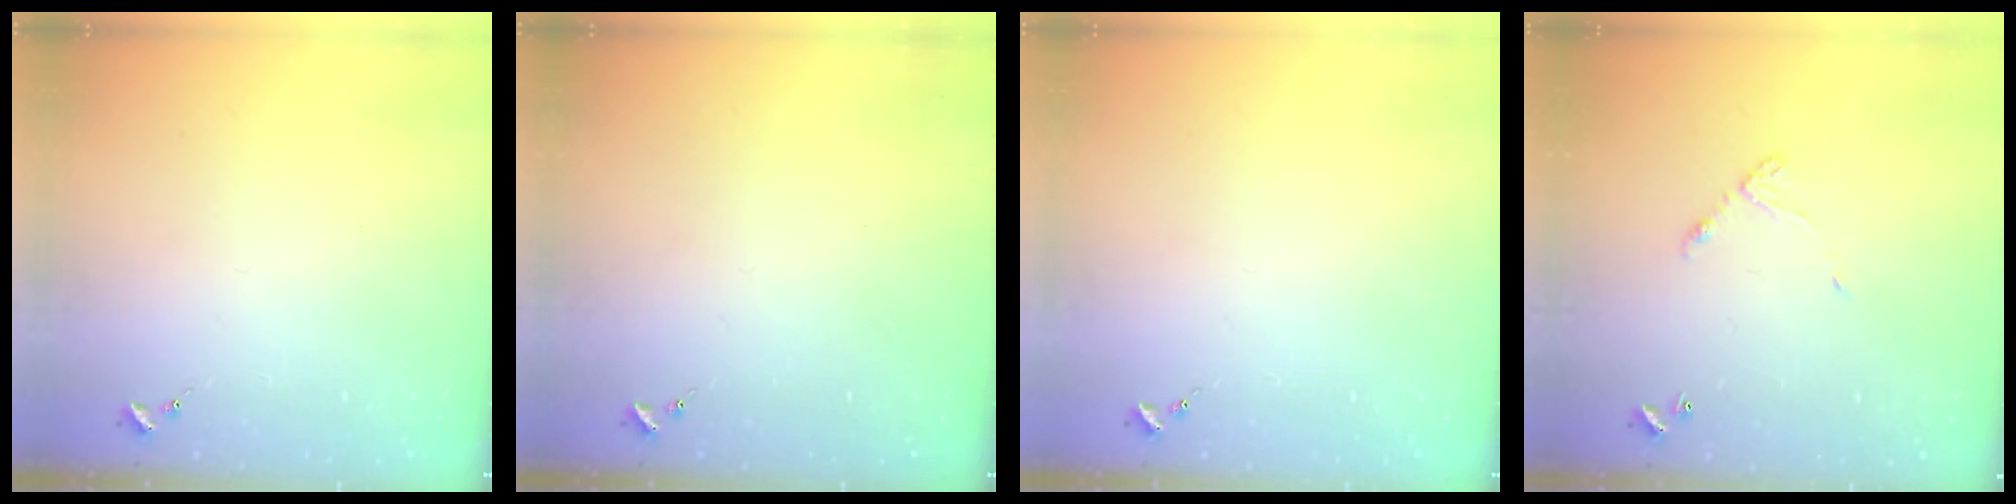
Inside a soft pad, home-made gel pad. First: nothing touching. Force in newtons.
{"total": 0.0}
{"total": 0.0}
{"total": 6.2, "press": 6.2, "slide": 0.4}